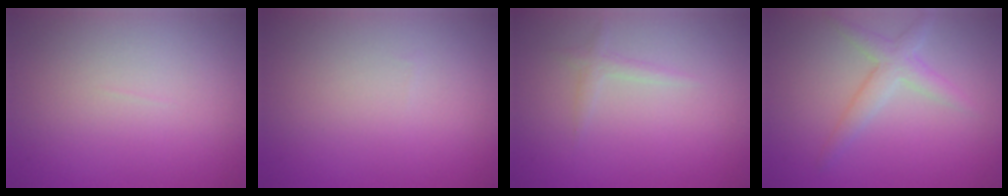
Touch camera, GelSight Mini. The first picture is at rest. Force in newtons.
{"total": 0.0}
{"total": 1.0, "press": 1.0, "slide": 0.0}
{"total": 2.5, "press": 2.5, "slide": 0.2}